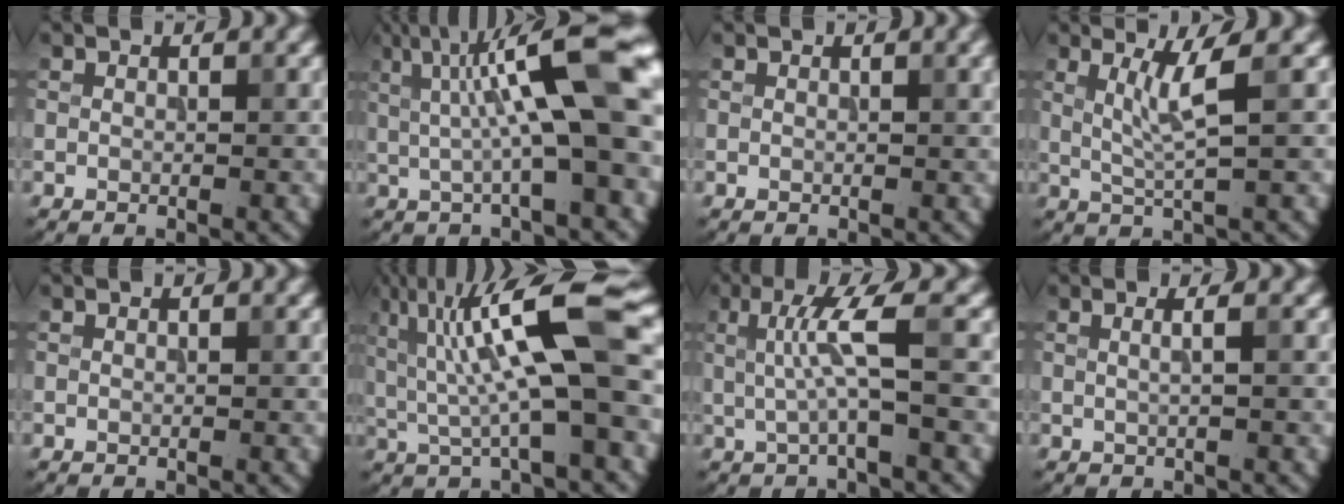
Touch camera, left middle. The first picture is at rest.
{"total": 11.4, "force": [2.1, 2.4, 11.0], "torque": [-0.164, 0.013, 0.034]}
{"total": 1.3, "force": [0.5, 0.3, 1.1], "torque": [-0.013, 0.004, 0.007]}
{"total": 3.3, "force": [1.0, 0.3, 3.2], "torque": [-0.061, -0.002, 0.025]}
{"total": 0.0}
{"total": 11.4, "force": [2.1, 2.6, 10.9], "torque": [-0.188, 0.012, 0.037]}
{"total": 4.1, "force": [0.5, 0.4, 4.1], "torque": [-0.085, 0.000, 0.009]}
{"total": 1.8, "force": [0.4, 0.8, 1.6], "torque": [-0.015, 0.000, -0.010]}